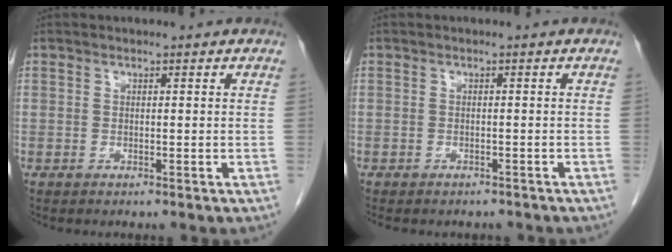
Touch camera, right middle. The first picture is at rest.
{"total": 6.5, "force": [-5.6, 2.5, 2.1], "torque": [-0.023, 0.001, -0.063]}